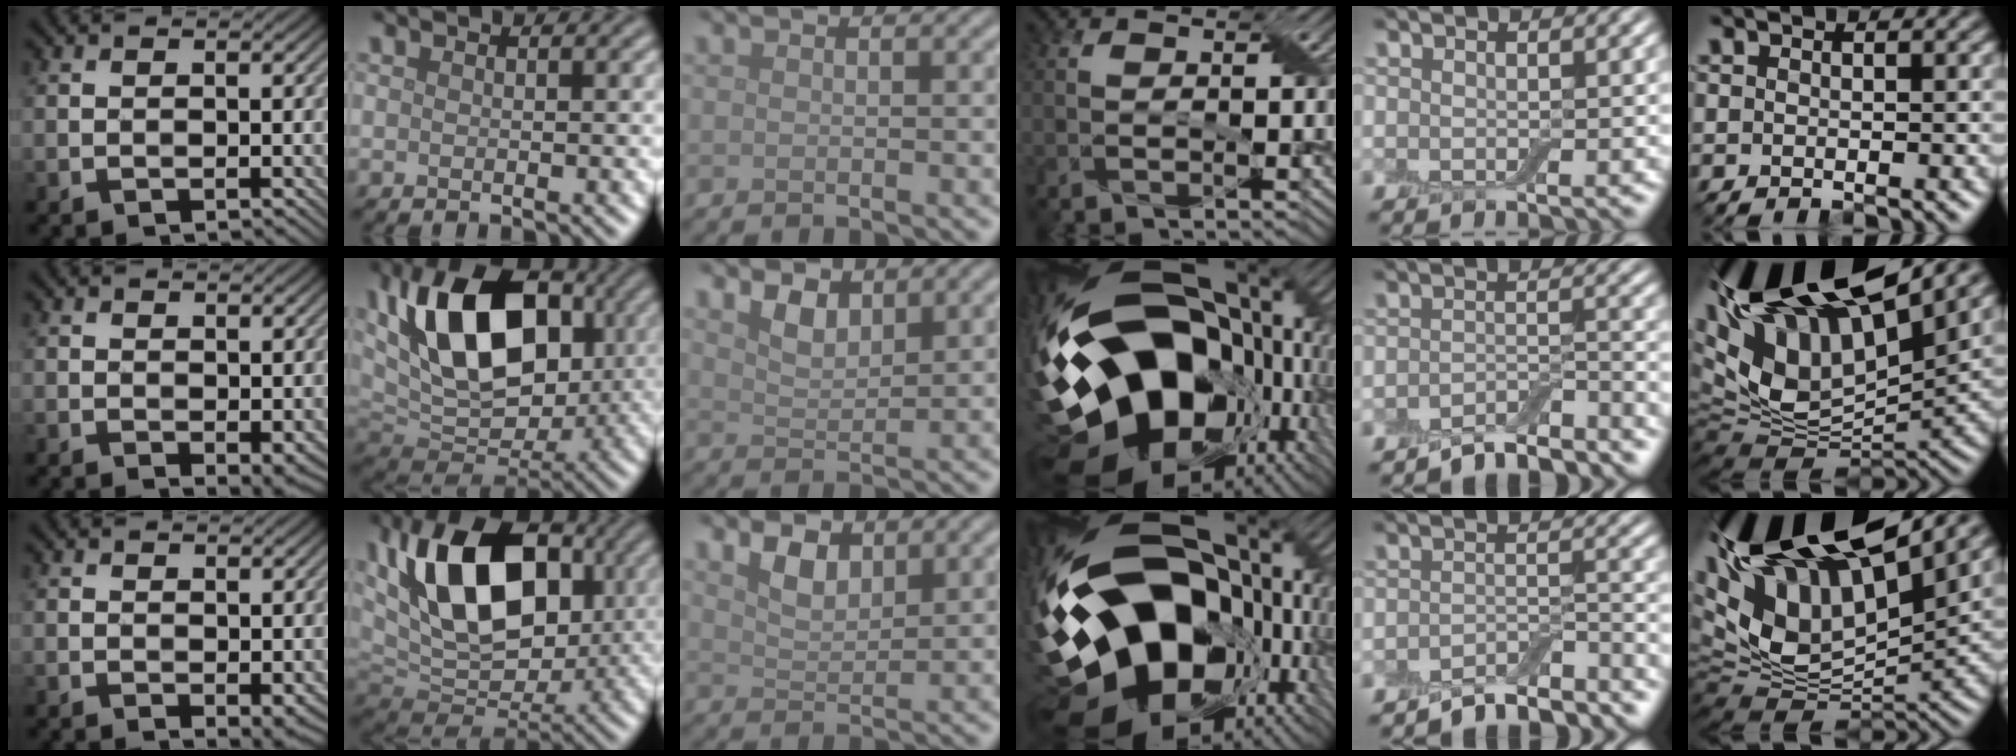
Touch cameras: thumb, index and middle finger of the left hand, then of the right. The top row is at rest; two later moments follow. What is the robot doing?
{"motion": "wrap", "object": "cling film"}